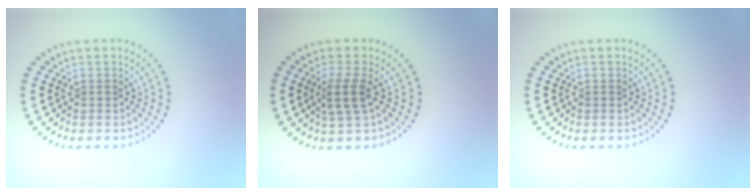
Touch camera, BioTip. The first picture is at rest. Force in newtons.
{"total": 2.5, "press": 2.1, "slide": 1.4}
{"total": 0.0}